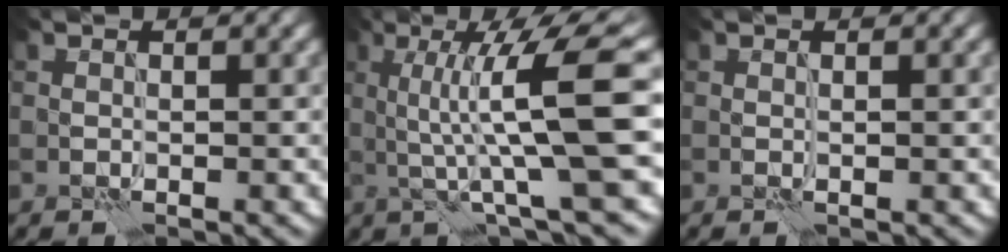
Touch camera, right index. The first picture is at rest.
{"total": 9.4, "force": [0.6, 1.2, 9.3], "torque": [-0.131, 0.011, 0.011]}
{"total": 0.0}